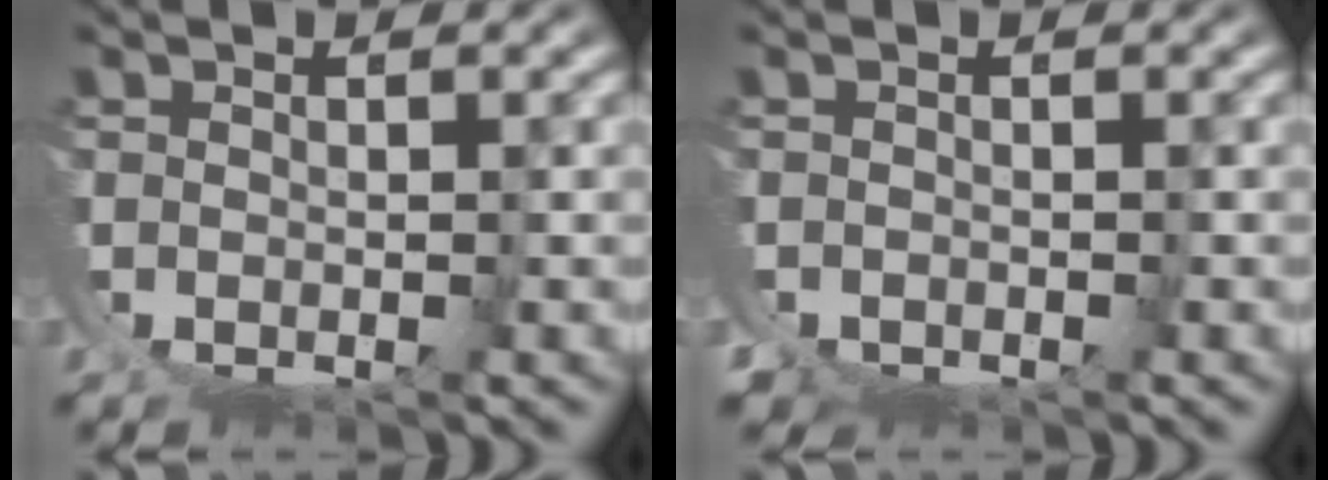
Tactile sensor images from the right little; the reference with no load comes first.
{"total": 1.1, "force": [-0.8, -0.8, 0.0], "torque": [0.018, 0.004, -0.017]}